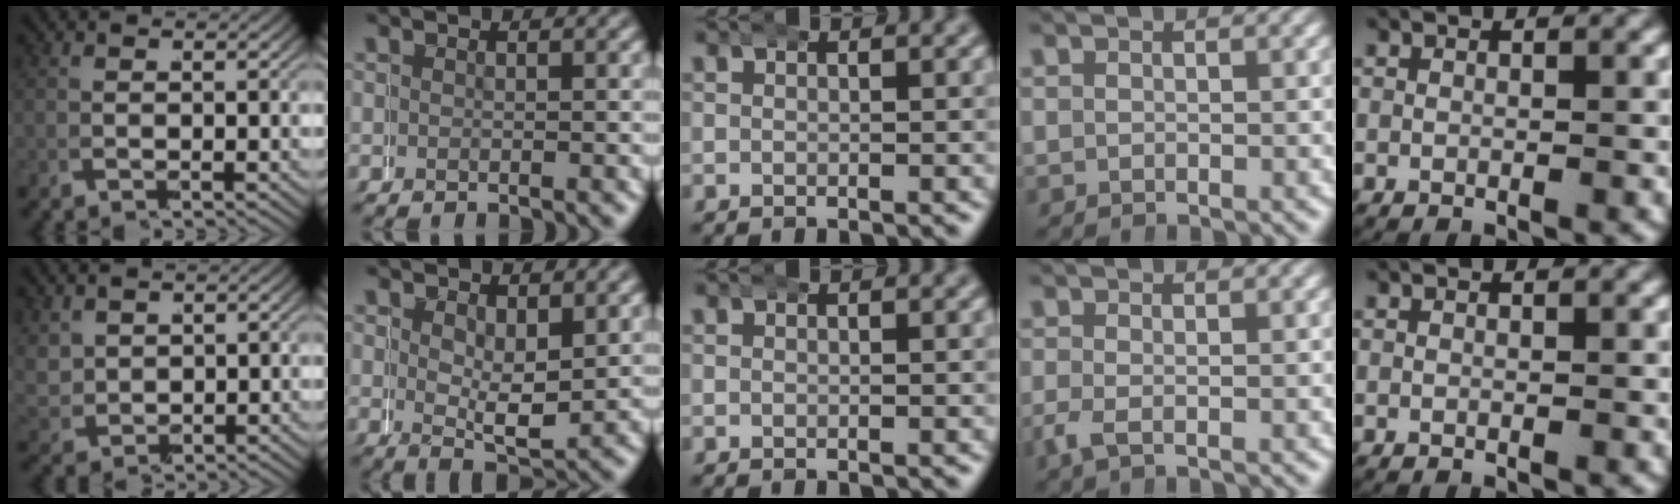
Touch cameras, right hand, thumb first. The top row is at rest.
{"thumb": {"total": 2.6, "force": [1.6, 1.7, 1.1], "torque": [-0.036, -0.012, 0.051]}, "index": {"total": 3.1, "force": [1.8, 1.1, 2.2], "torque": [-0.034, -0.003, 0.031]}, "ring": {"total": 1.7, "force": [-1.0, 0.6, 1.2], "torque": [-0.042, -0.018, -0.013]}}